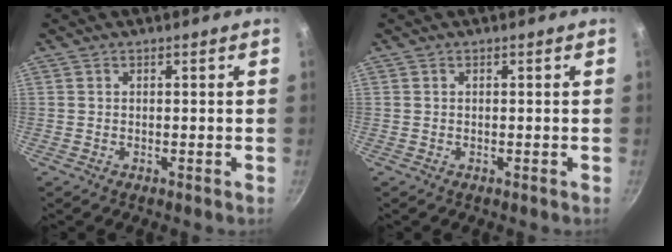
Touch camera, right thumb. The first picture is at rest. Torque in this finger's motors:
{"motor_torque": [0.02, 0.00, -0.14, 0.14, 0.00]}